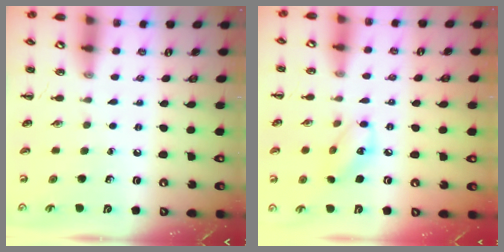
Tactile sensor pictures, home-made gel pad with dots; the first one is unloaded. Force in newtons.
{"total": 7.9, "press": 7.9, "slide": 0.5}